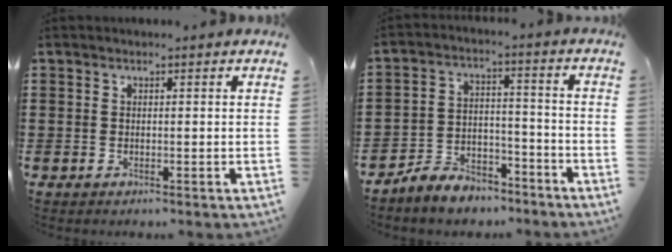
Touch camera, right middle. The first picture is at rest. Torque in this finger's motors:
{"motor_torque": [2.14, 0.00, 0.07, 0.05]}